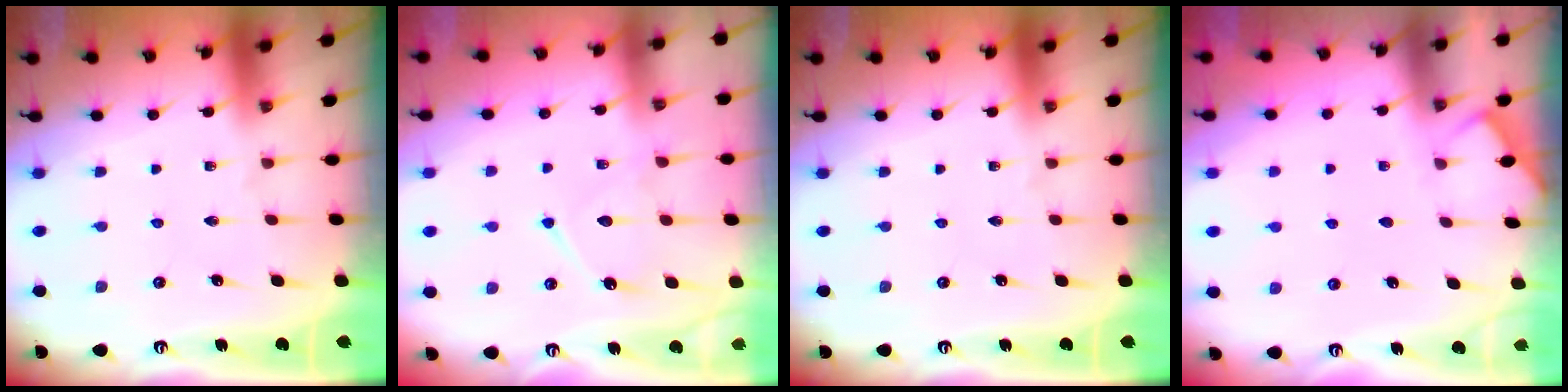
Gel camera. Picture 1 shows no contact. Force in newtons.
{"total": 10.8, "press": 10.7, "slide": 1.0}
{"total": 0.0}
{"total": 3.0, "press": 2.9, "slide": 0.5}